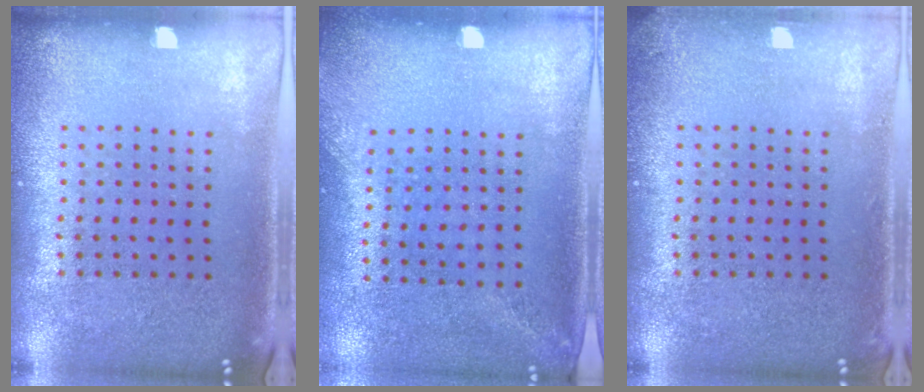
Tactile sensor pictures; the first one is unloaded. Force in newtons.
{"total": 1.4, "press": 1.0, "slide": 1.0}
{"total": 0.9, "press": 0.9, "slide": 0.2}